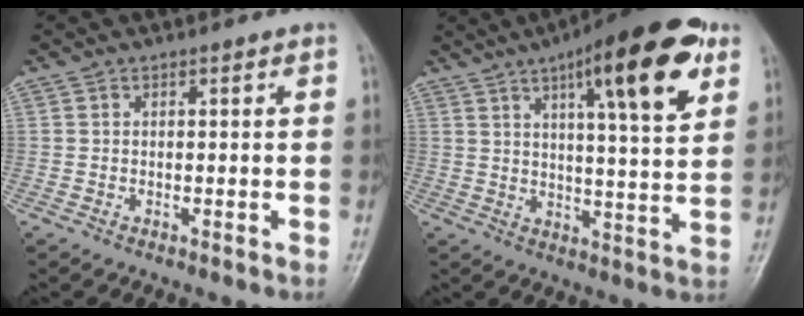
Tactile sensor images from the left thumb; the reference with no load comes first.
{"total": 18.5, "force": [9.1, 4.6, 15.4], "torque": [-0.202, -0.025, 0.128]}